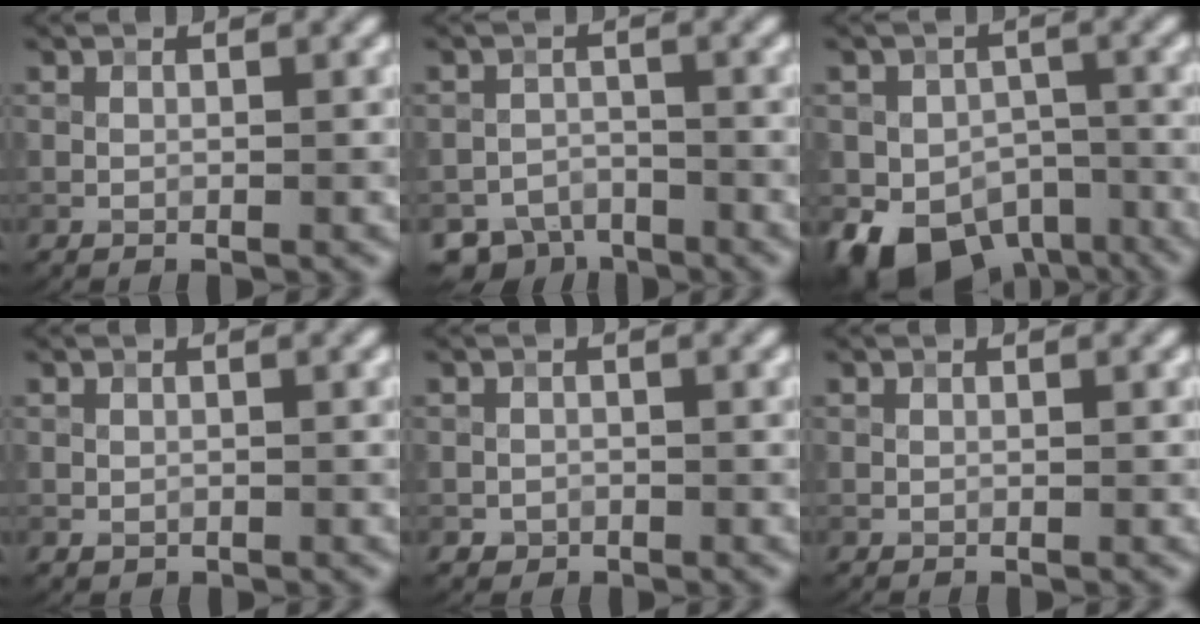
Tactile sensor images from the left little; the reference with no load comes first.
{"total": 4.3, "force": [-3.4, 2.4, 0.9], "torque": [0.000, -0.005, -0.058]}
{"total": 9.3, "force": [-5.7, 5.8, 4.5], "torque": [-0.073, -0.014, -0.096]}
{"total": 0.0}
{"total": 0.9, "force": [-0.4, 0.8, 0.0], "torque": [0.008, -0.001, -0.008]}
{"total": 0.0}